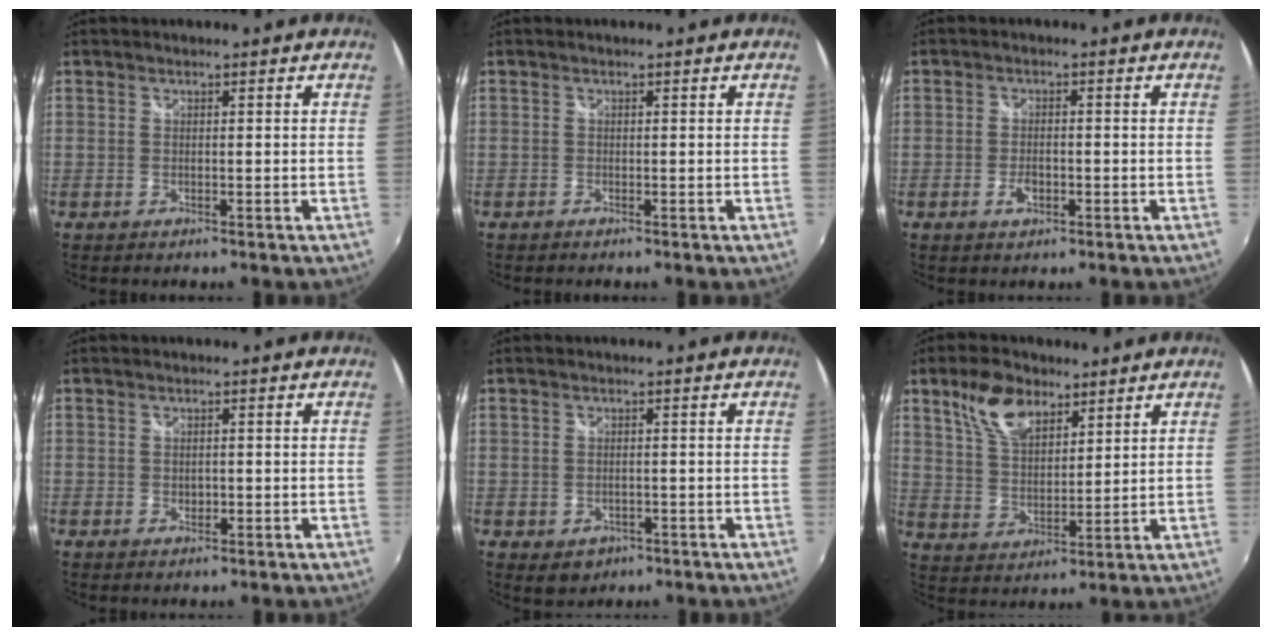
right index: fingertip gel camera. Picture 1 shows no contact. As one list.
[{"total": 0.0}, {"total": 2.9, "force": [-1.2, 1.7, 2.1], "torque": [-0.040, -0.002, -0.021]}, {"total": 1.6, "force": [-0.2, 1.2, 1.0], "torque": [-0.016, 0.000, -0.003]}, {"total": 3.7, "force": [-1.1, 2.9, 2.0], "torque": [-0.040, -0.006, -0.010]}, {"total": 10.0, "force": [6.2, 5.2, 5.8], "torque": [-0.111, 0.016, 0.121]}]